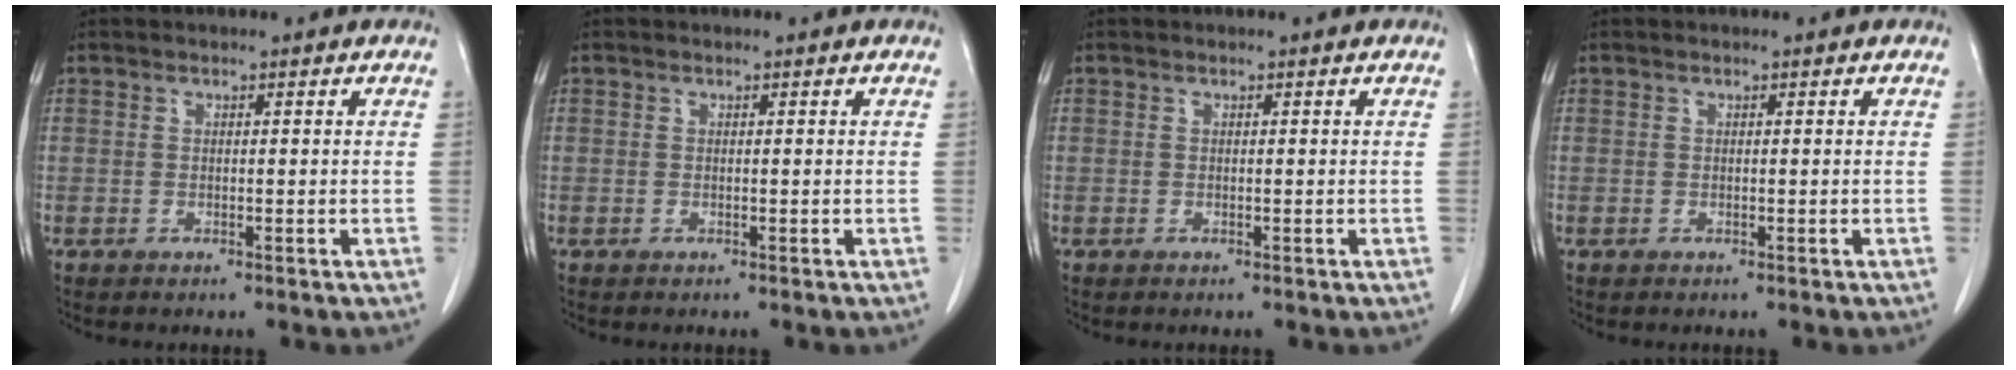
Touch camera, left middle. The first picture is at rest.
{"total": 0.0}
{"total": 0.0}
{"total": 0.0}